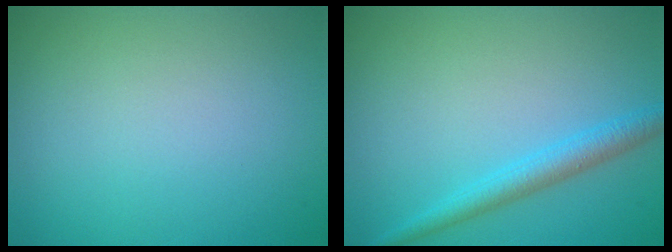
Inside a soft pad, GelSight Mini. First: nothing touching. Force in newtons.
{"total": 2.6, "press": 2.6, "slide": 0.1}